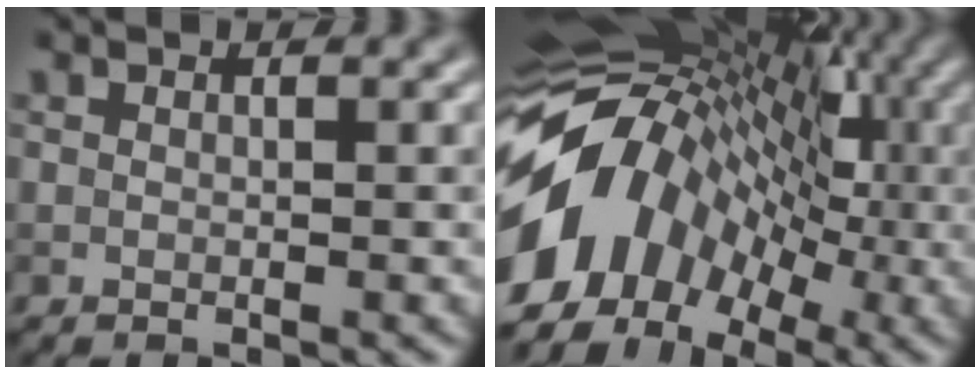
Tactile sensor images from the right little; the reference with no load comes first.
{"total": 14.0, "force": [-2.4, 10.1, 9.4], "torque": [-0.174, 0.018, -0.049]}